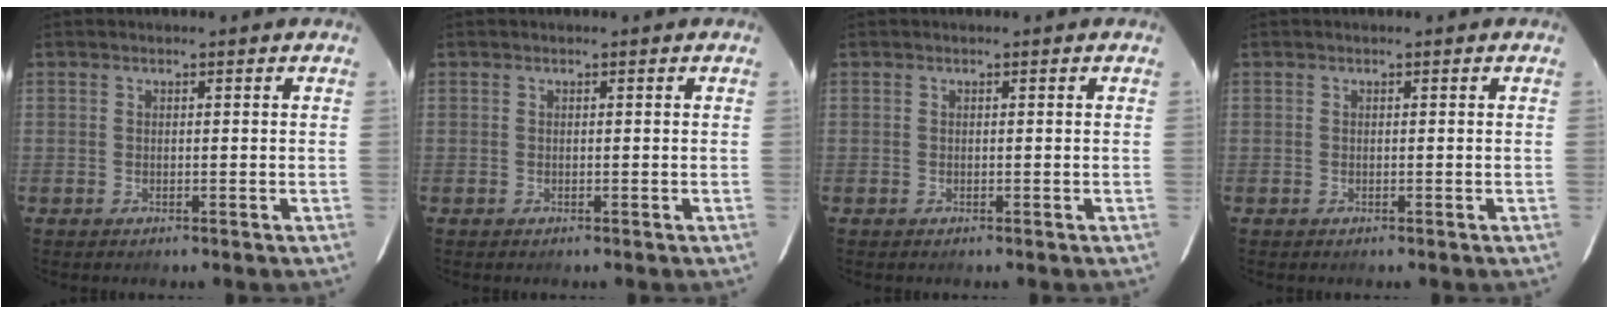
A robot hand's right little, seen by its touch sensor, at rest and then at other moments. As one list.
[{"total": 0.0}, {"total": 0.0}, {"total": 0.0}]